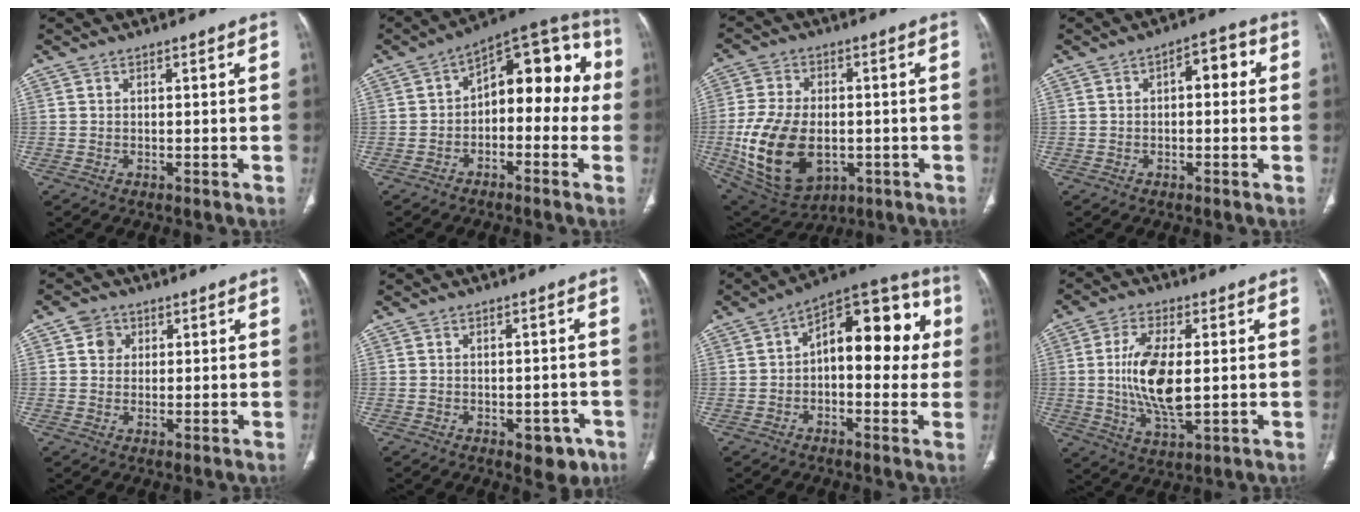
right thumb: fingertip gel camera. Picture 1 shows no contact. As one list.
[{"total": 15.4, "force": [-0.4, 9.0, 12.5], "torque": [-0.109, 0.059, -0.022]}, {"total": 17.8, "force": [-3.2, 11.3, 13.3], "torque": [-0.242, -0.004, -0.032]}, {"total": 5.4, "force": [0.7, 2.8, 4.5], "torque": [-0.043, 0.021, 0.001]}, {"total": 3.5, "force": [1.1, 3.1, 1.1], "torque": [-0.002, -0.001, 0.016]}, {"total": 5.0, "force": [-2.4, 2.9, 3.3], "torque": [-0.019, 0.012, -0.023]}, {"total": 17.6, "force": [1.8, 9.3, 14.8], "torque": [-0.155, 0.043, 0.016]}, {"total": 12.4, "force": [0.4, 5.3, 11.2], "torque": [-0.222, -0.014, 0.012]}]